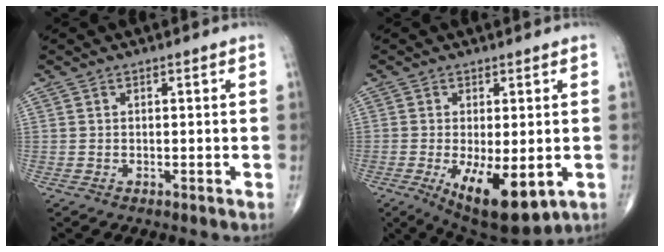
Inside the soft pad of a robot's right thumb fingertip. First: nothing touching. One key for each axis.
{"total": 12.2, "fx": -3.8, "fy": 5.0, "fz": 10.5, "tx": -0.157, "ty": -0.021, "tz": -0.042}